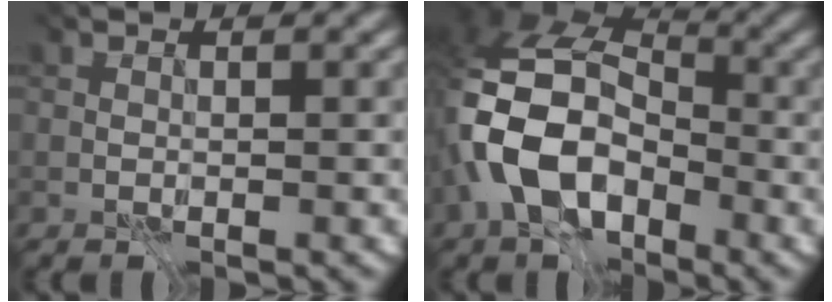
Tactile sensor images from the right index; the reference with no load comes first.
{"total": 9.4, "force": [-5.2, 5.4, 5.8], "torque": [-0.126, -0.015, -0.090]}